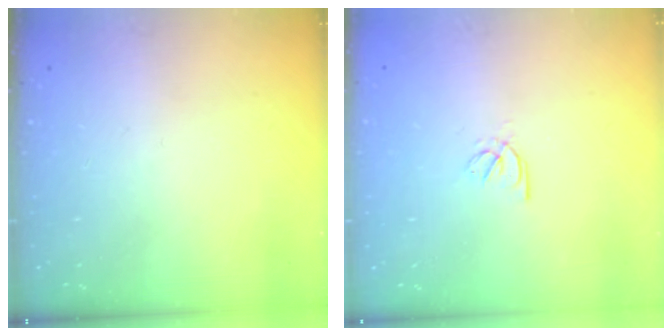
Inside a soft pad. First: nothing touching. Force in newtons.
{"total": 2.2, "press": 2.2, "slide": 0.5}